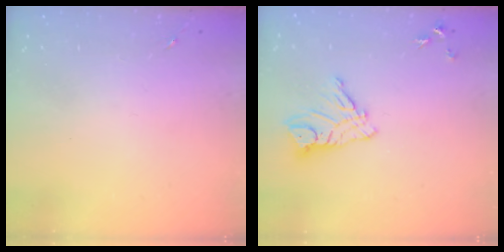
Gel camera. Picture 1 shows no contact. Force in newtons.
{"total": 11.1, "press": 11.1, "slide": 1.0}